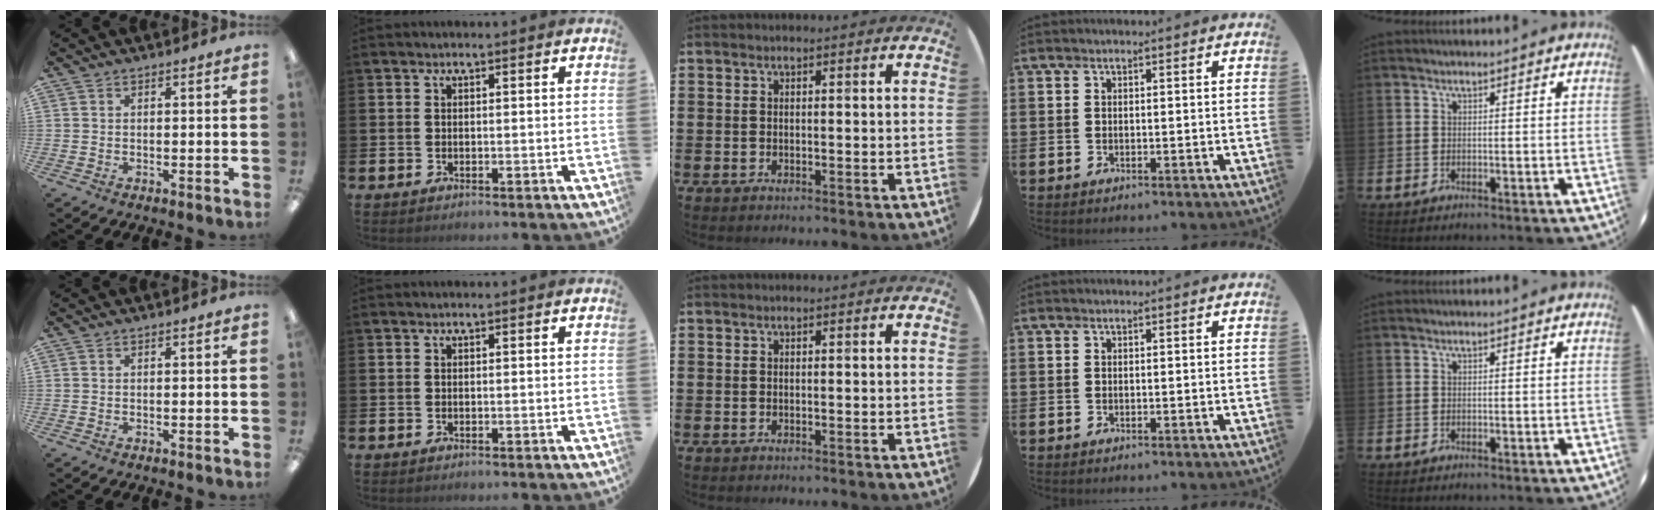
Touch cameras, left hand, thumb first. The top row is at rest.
{}